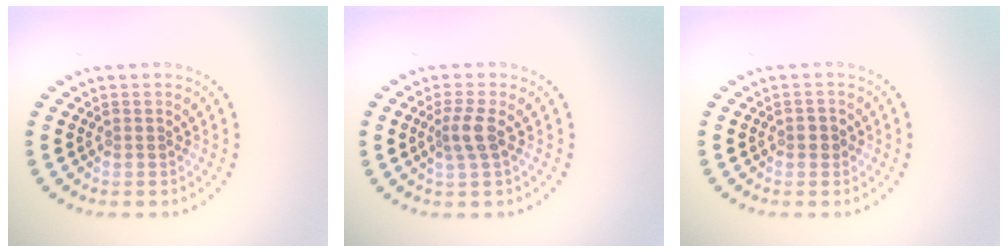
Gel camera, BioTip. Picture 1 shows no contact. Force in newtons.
{"total": 2.1, "press": 1.7, "slide": 1.3}
{"total": 0.9, "press": 0.9, "slide": 0.1}